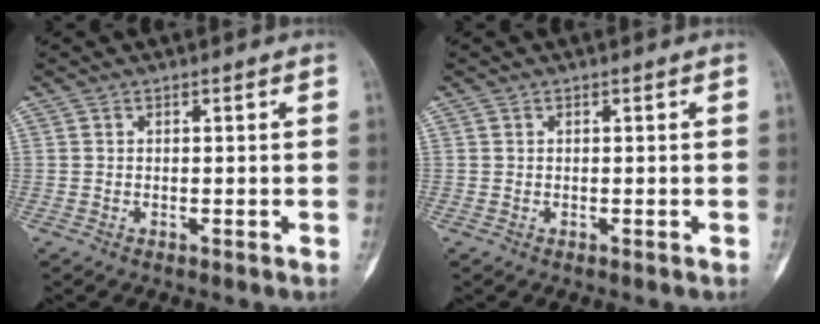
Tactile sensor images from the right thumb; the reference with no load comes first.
{"total": 0.0}